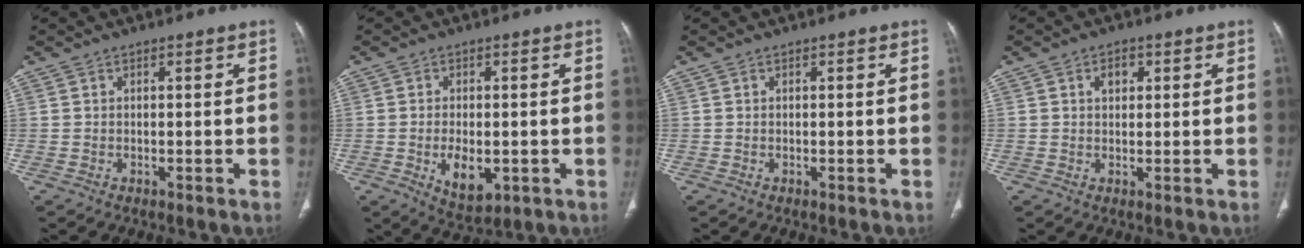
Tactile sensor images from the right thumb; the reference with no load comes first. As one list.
[{"total": 7.2, "force": [-1.7, 4.0, 5.8], "torque": [-0.084, -0.009, -0.016]}, {"total": 0.0}, {"total": 2.8, "force": [1.0, 2.0, 1.6], "torque": [-0.013, -0.001, 0.014]}]